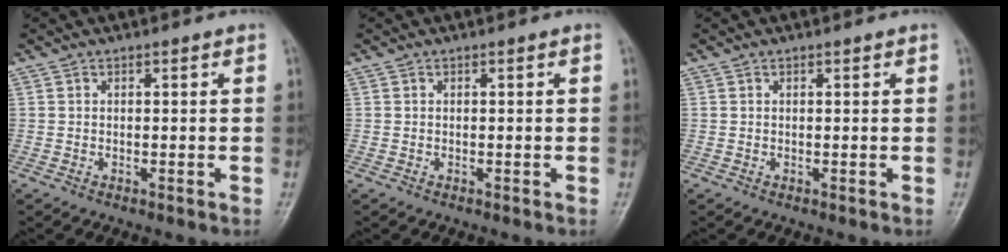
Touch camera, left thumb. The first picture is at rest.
{"total": 0.0}
{"total": 0.0}